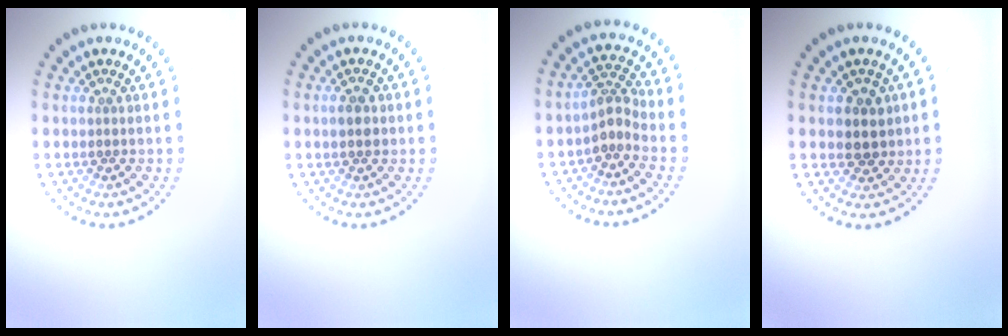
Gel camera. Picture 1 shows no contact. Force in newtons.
{"total": 2.1, "press": 2.1, "slide": 0.1}
{"total": 2.3, "press": 1.6, "slide": 1.6}
{"total": 2.6, "press": 2.4, "slide": 1.0}